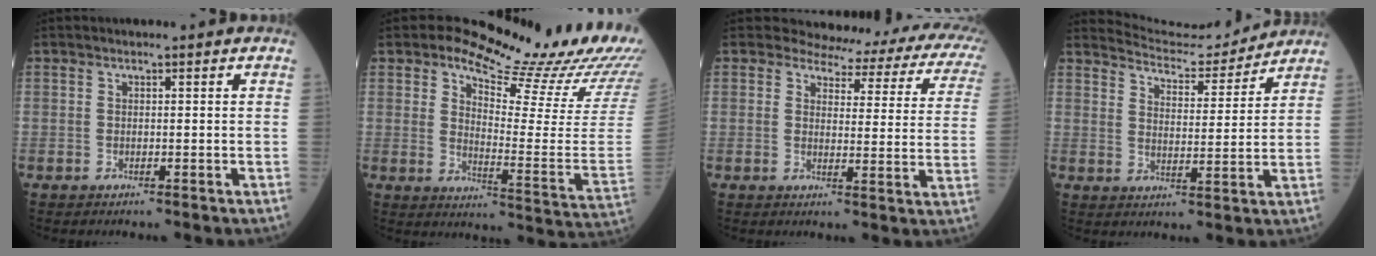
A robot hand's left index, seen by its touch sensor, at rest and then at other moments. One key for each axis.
{"total": 19.7, "fx": 17.5, "fy": 3.4, "fz": 8.6, "tx": -0.128, "ty": -0.090, "tz": 0.205}
{"total": 15.9, "fx": 14.2, "fy": 4.8, "fz": 5.4, "tx": -0.044, "ty": -0.047, "tz": 0.128}
{"total": 9.6, "fx": 9.6, "fy": 0.1, "fz": 0.4, "tx": -0.017, "ty": 0.001, "tz": 0.145}